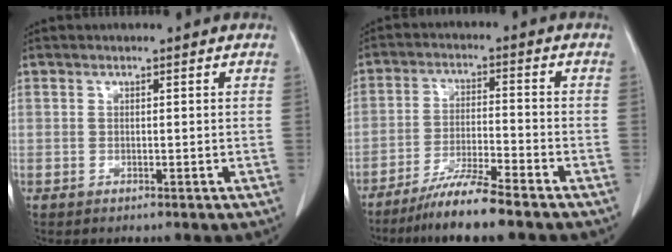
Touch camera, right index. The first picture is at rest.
{"total": 7.4, "force": [-6.1, -0.6, 4.2], "torque": [-0.075, -0.023, -0.114]}